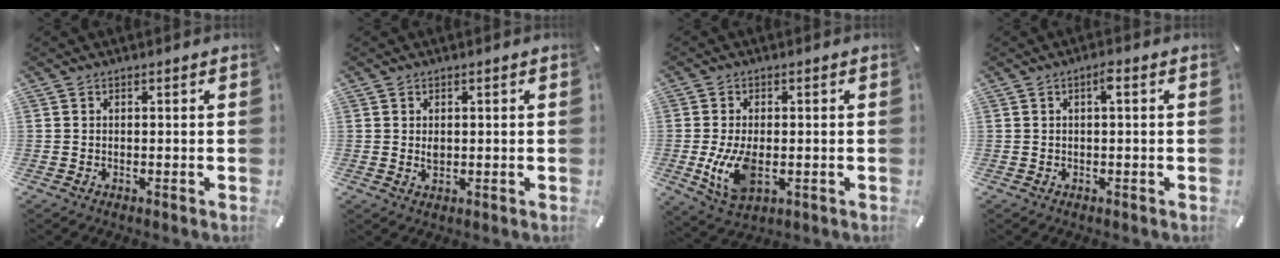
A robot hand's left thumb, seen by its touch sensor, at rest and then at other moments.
{"total": 1.5, "force": [0.4, 1.1, 1.0], "torque": [-0.013, -0.001, 0.005]}
{"total": 8.9, "force": [-1.2, 5.1, 7.2], "torque": [-0.164, -0.014, -0.023]}
{"total": 1.9, "force": [0.2, 0.4, 1.9], "torque": [-0.038, 0.004, 0.001]}